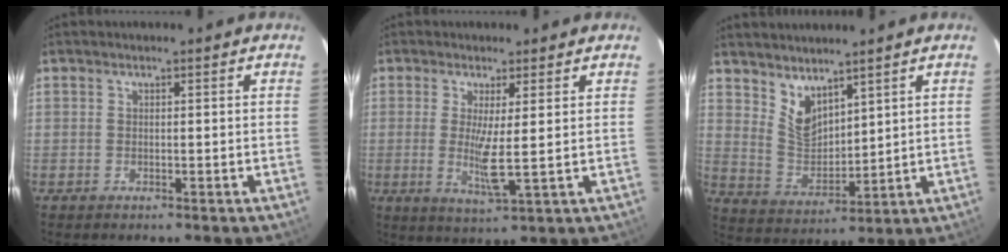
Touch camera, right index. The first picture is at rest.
{"total": 6.1, "force": [0.7, -0.2, 6.1], "torque": [-0.110, -0.020, 0.011]}
{"total": 7.3, "force": [5.4, 3.3, 3.5], "torque": [-0.062, -0.004, 0.115]}